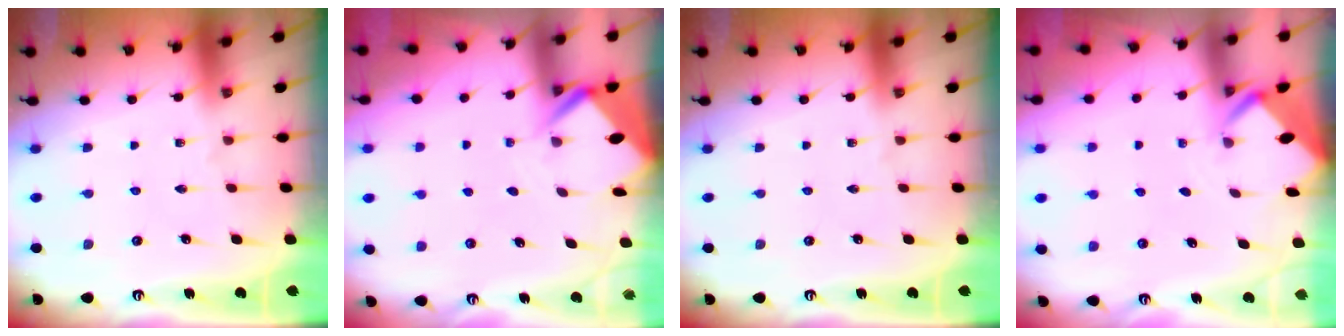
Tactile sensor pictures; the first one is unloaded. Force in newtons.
{"total": 3.8, "press": 3.8, "slide": 0.3}
{"total": 0.0}
{"total": 2.1, "press": 2.1, "slide": 0.0}